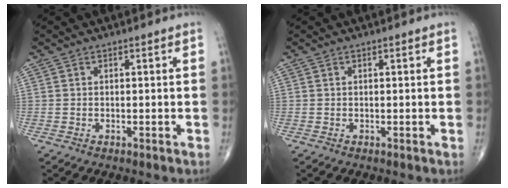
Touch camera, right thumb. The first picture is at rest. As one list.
[{"total": 0.0}]